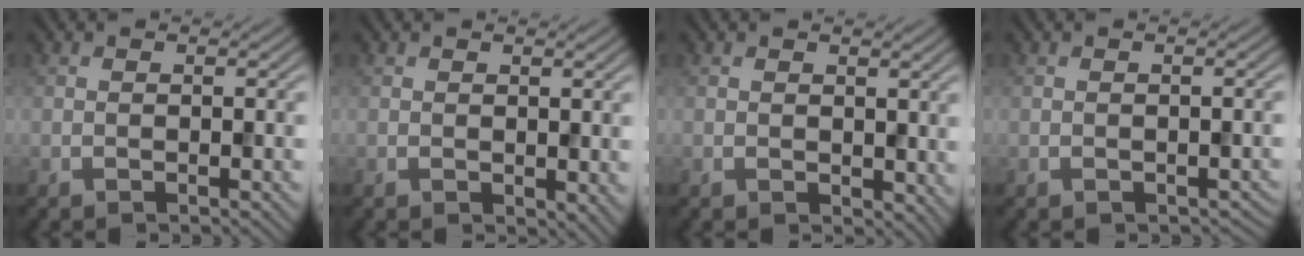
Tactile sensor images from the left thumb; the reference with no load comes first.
{"total": 1.6, "force": [0.3, 1.0, 1.1], "torque": [-0.017, -0.006, 0.008]}
{"total": 1.9, "force": [0.8, 1.4, 1.1], "torque": [-0.020, -0.006, 0.017]}
{"total": 0.7, "force": [-0.3, 0.5, 0.4], "torque": [-0.007, -0.008, -0.002]}